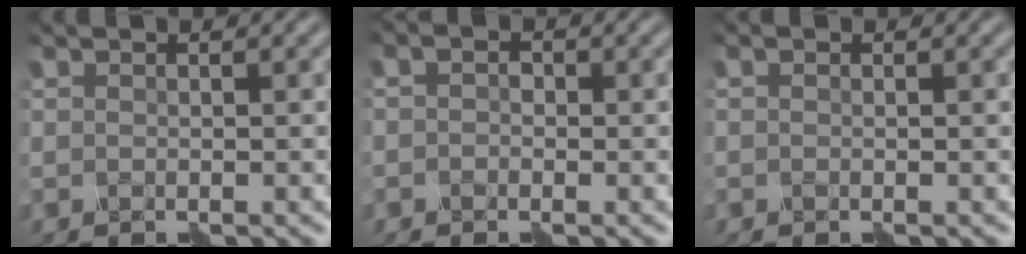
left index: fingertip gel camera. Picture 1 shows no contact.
{"total": 0.8, "force": [-0.5, 0.6, 0.2], "torque": [-0.003, 0.007, -0.007]}
{"total": 0.5, "force": [0.0, 0.5, 0.2], "torque": [0.006, -0.001, -0.005]}